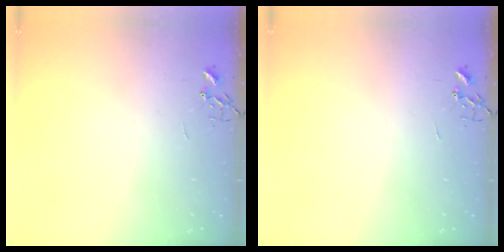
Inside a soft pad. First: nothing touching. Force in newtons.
{"total": 0.0}